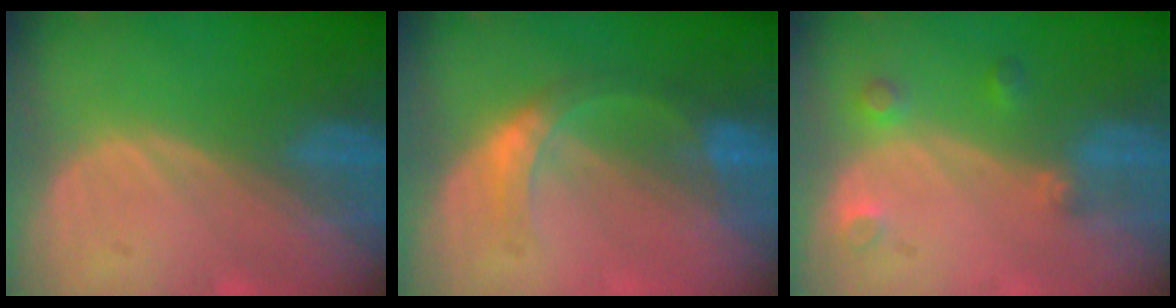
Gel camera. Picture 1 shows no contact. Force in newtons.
{"total": 5.2, "press": 4.8, "slide": 1.9}
{"total": 3.0, "press": 2.8, "slide": 1.1}